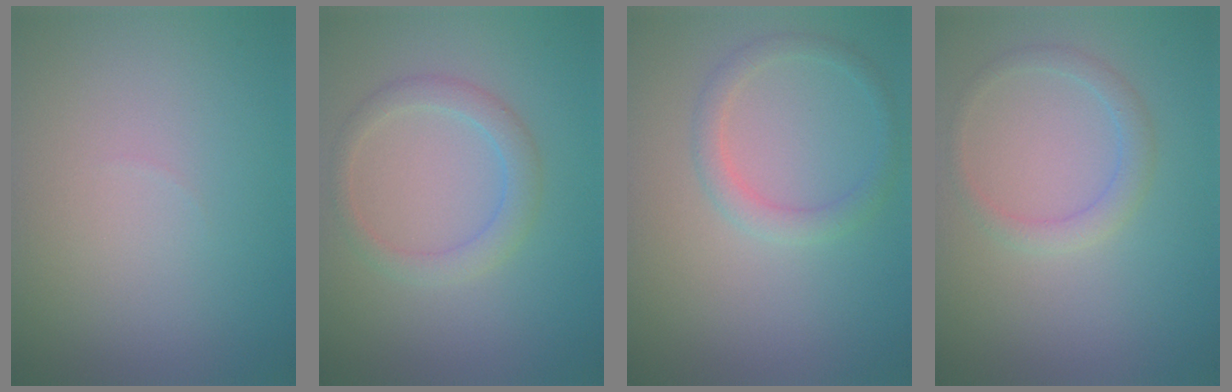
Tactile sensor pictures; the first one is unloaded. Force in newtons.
{"total": 2.4, "press": 2.4, "slide": 0.2}
{"total": 2.0, "press": 2.0, "slide": 0.1}
{"total": 1.8, "press": 1.8, "slide": 0.0}